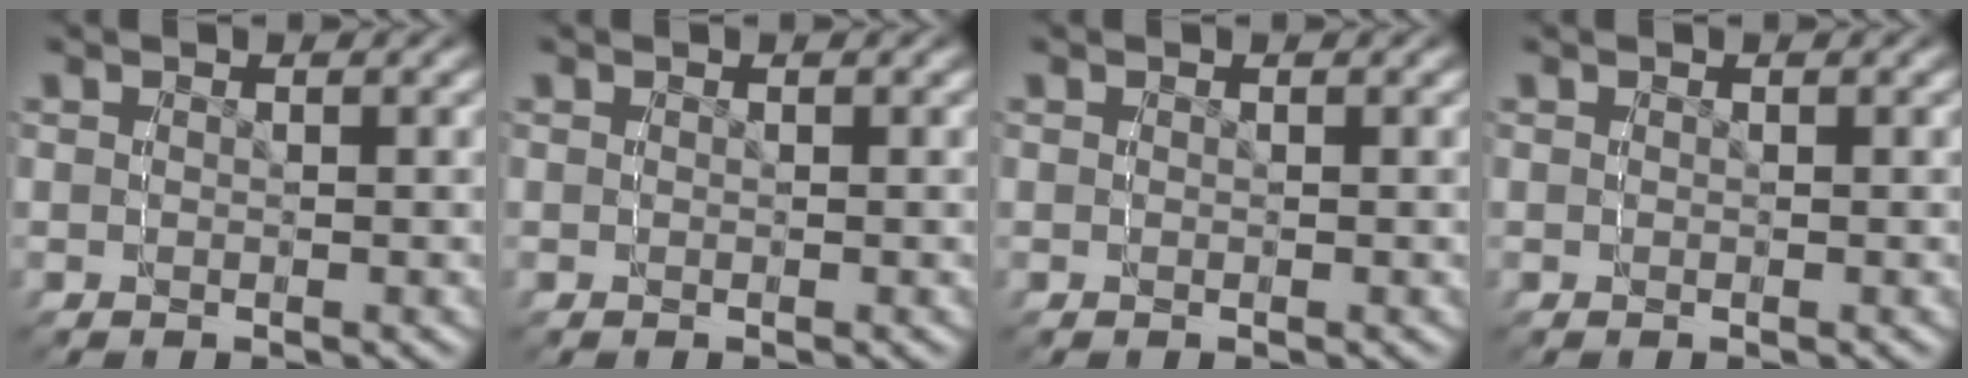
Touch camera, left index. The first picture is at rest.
{"total": 0.0}
{"total": 0.0}
{"total": 0.0}